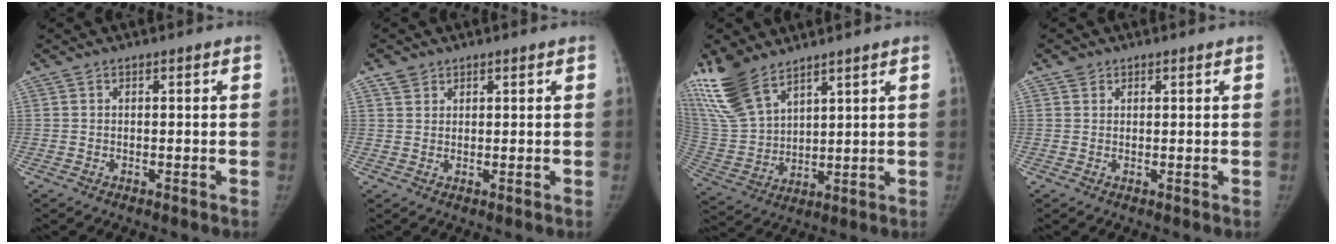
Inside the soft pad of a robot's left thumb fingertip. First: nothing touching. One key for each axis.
{"total": 2.4, "fx": 1.7, "fy": 1.6, "fz": 0.5, "tx": -0.001, "ty": -0.003, "tz": 0.031}
{"total": 15.1, "fx": 11.0, "fy": 6.6, "fz": 7.9, "tx": -0.160, "ty": -0.039, "tz": 0.232}
{"total": 1.6, "fx": 1.1, "fy": 1.1, "fz": 0.3, "tx": 0.005, "ty": -0.005, "tz": 0.016}